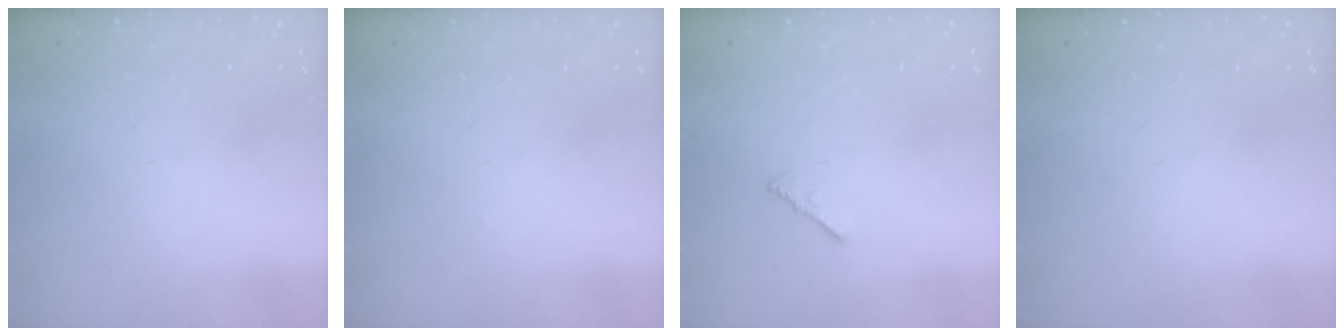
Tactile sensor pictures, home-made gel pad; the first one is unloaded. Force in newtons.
{"total": 0.0}
{"total": 1.5, "press": 1.4, "slide": 0.4}
{"total": 0.0}